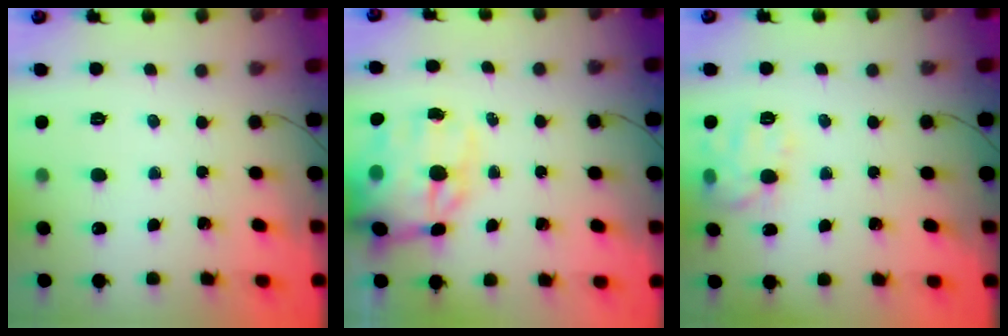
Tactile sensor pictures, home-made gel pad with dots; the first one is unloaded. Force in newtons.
{"total": 15.9, "press": 15.3, "slide": 4.3}
{"total": 11.1, "press": 11.1, "slide": 0.4}